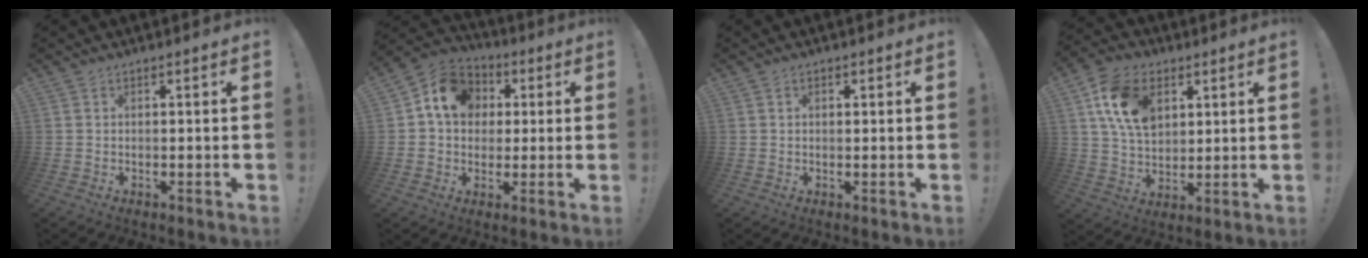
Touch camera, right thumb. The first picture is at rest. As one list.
[{"total": 12.5, "force": [3.0, 10.5, 6.1], "torque": [-0.081, 0.002, 0.063]}, {"total": 1.0, "force": [0.4, 0.8, 0.5], "torque": [-0.007, 0.002, 0.006]}, {"total": 15.7, "force": [6.0, 10.8, 9.7], "torque": [-0.163, -0.011, 0.119]}]